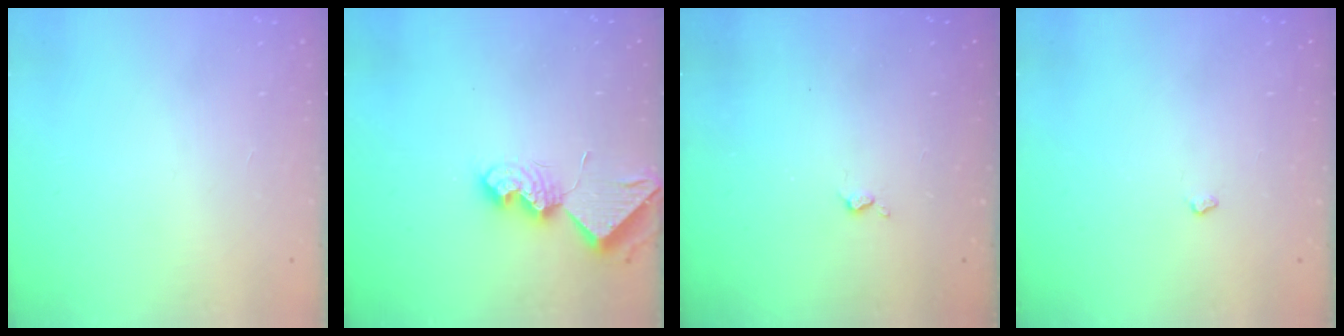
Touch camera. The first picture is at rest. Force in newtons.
{"total": 10.0, "press": 9.9, "slide": 1.0}
{"total": 2.2, "press": 2.1, "slide": 0.5}
{"total": 2.9, "press": 2.9, "slide": 0.5}